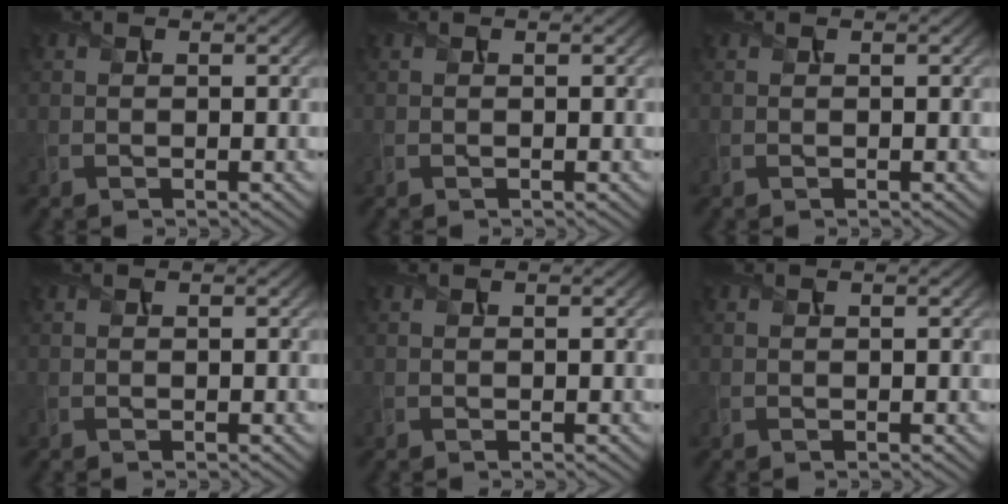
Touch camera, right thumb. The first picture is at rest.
{"total": 0.0}
{"total": 0.0}
{"total": 0.0}
{"total": 0.0}
{"total": 0.0}